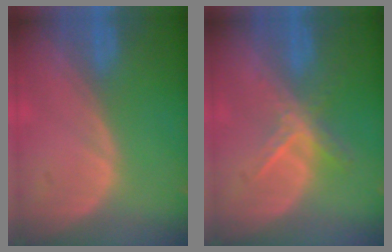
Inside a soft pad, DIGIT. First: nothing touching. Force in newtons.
{"total": 5.6, "press": 4.8, "slide": 2.8}